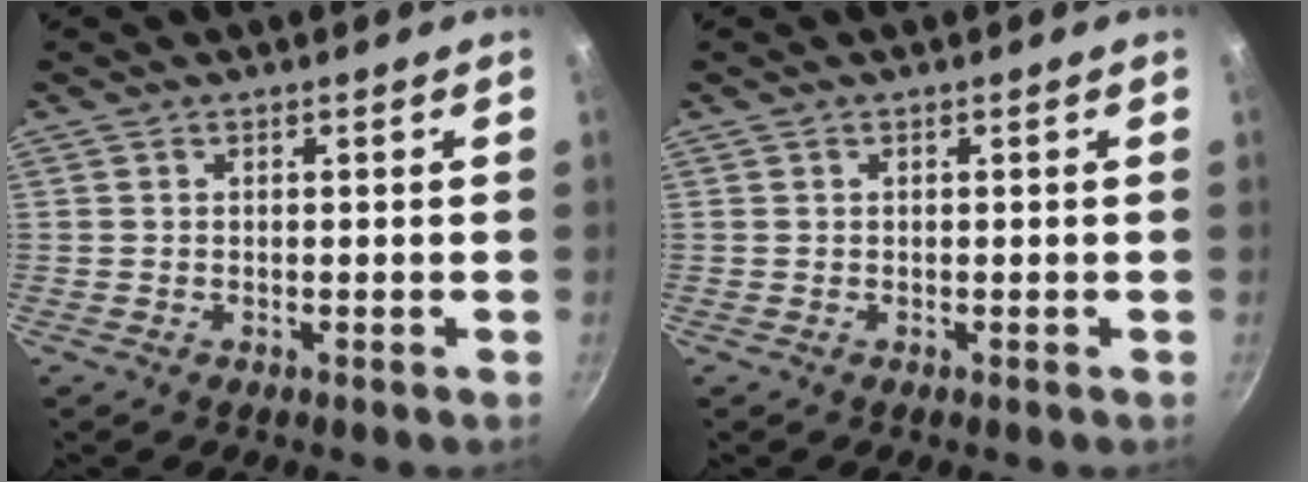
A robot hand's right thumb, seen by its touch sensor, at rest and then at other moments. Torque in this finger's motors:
{"motor_torque": [0.00, 0.00, 0.00, 0.00, 0.01]}